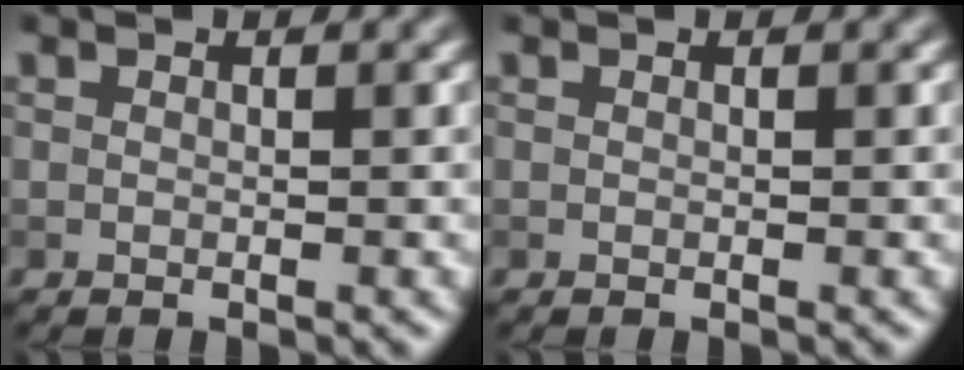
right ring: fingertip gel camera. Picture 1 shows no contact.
{"total": 0.0}